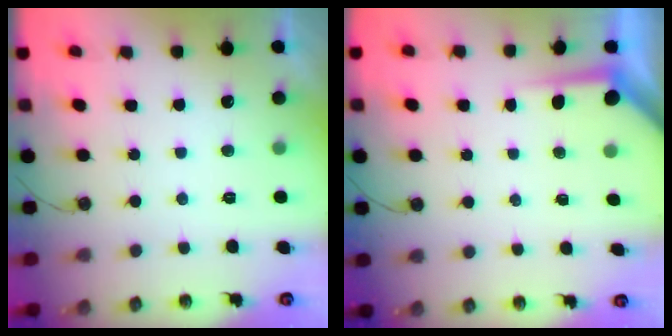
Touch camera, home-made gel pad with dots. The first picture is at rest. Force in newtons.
{"total": 4.2, "press": 4.2, "slide": 0.4}